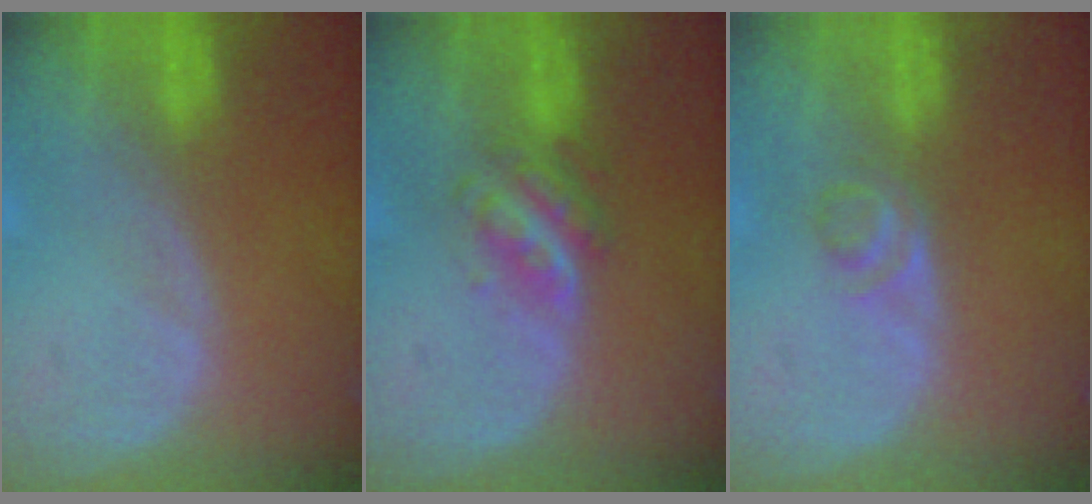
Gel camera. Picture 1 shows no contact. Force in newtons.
{"total": 4.9, "press": 4.5, "slide": 2.1}
{"total": 2.2, "press": 2.0, "slide": 0.9}